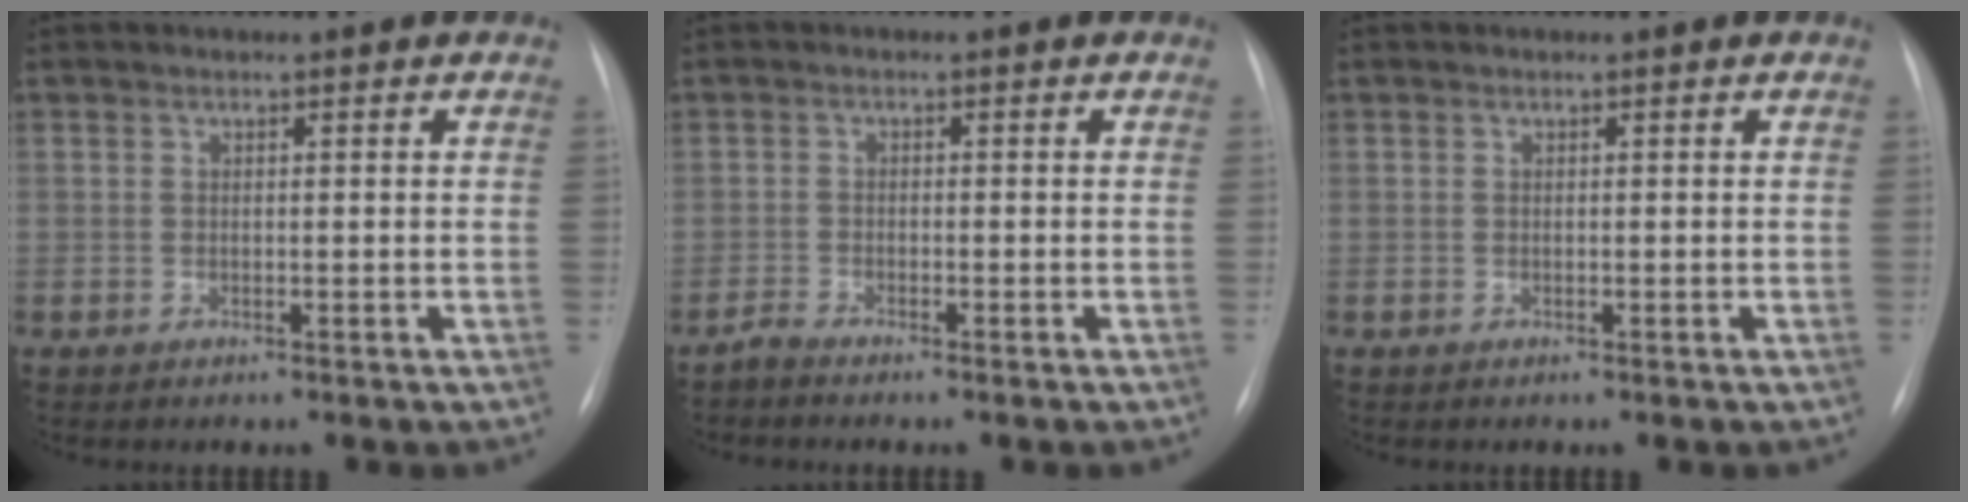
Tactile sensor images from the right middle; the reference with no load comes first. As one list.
[{"total": 1.3, "force": [-1.3, -0.2, 0.4], "torque": [-0.019, -0.006, -0.025]}, {"total": 0.0}]